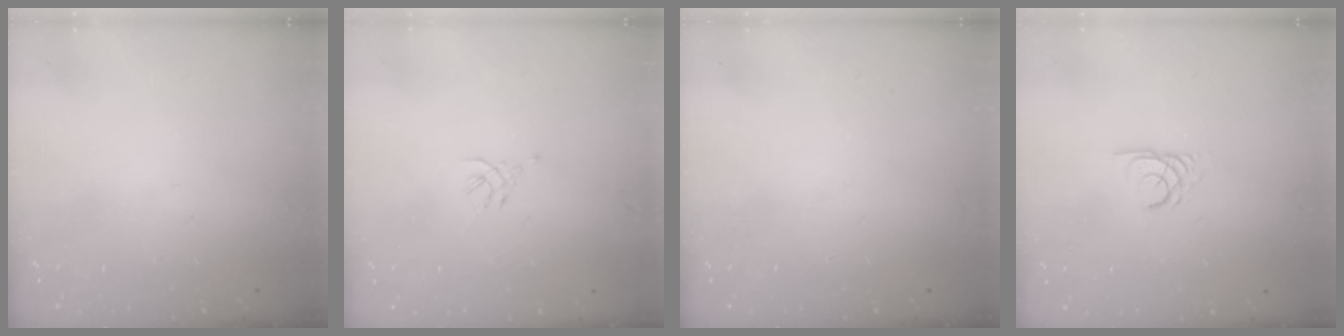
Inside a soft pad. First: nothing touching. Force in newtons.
{"total": 1.5, "press": 1.4, "slide": 0.6}
{"total": 0.0}
{"total": 2.7, "press": 2.7, "slide": 0.1}